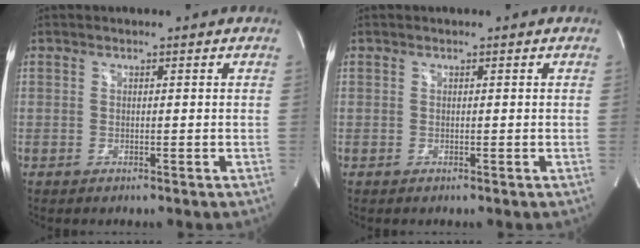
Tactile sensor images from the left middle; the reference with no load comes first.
{"total": 1.4, "force": [0.0, 0.5, -1.3], "torque": [0.014, 0.003, -0.001]}